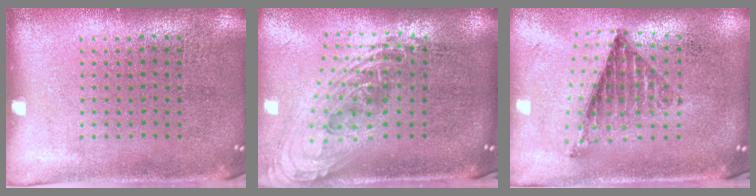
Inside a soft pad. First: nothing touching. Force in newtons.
{"total": 2.3, "press": 1.7, "slide": 1.5}
{"total": 0.8, "press": 0.8, "slide": 0.2}